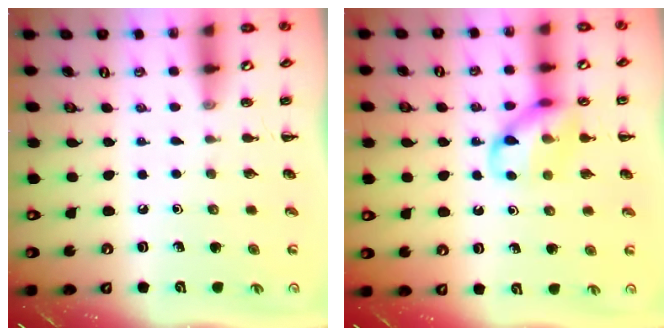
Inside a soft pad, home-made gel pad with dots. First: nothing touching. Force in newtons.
{"total": 11.5, "press": 11.3, "slide": 1.7}